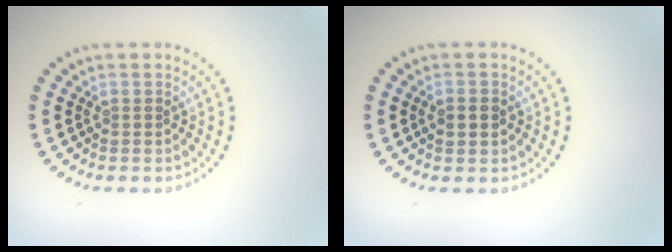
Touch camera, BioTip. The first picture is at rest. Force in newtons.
{"total": 2.1, "press": 2.1, "slide": 0.0}